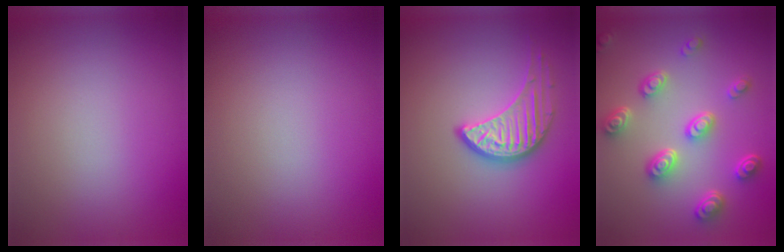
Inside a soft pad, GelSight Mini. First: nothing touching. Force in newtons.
{"total": 0.0}
{"total": 3.5, "press": 3.1, "slide": 1.7}
{"total": 5.0, "press": 3.9, "slide": 3.1}